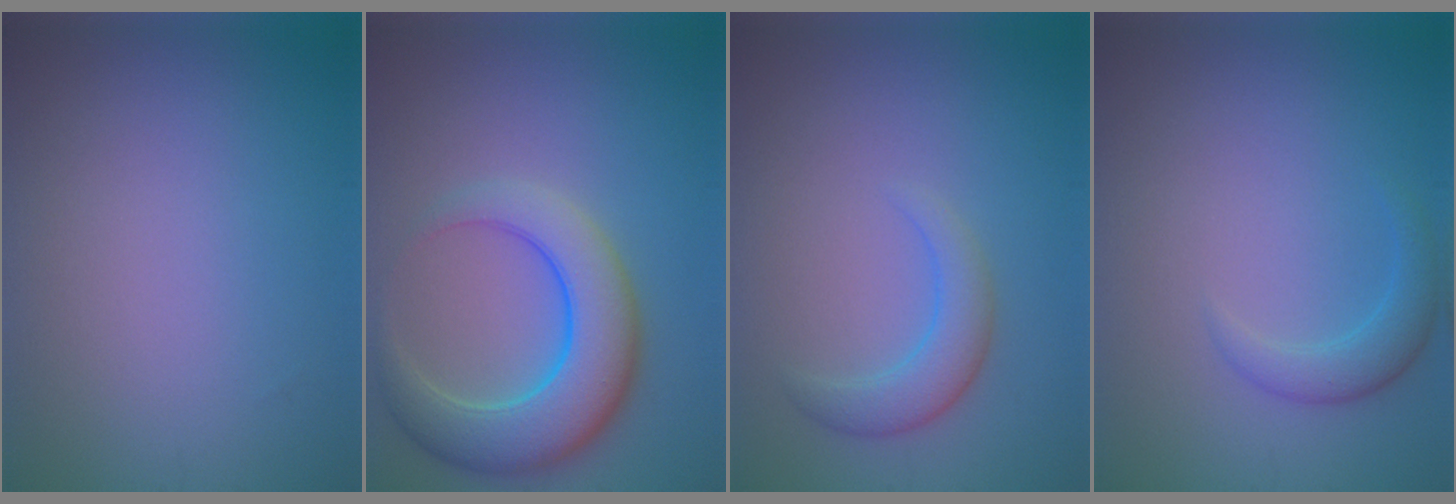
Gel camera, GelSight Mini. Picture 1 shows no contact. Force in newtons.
{"total": 7.5, "press": 7.5, "slide": 0.3}
{"total": 2.8, "press": 2.8, "slide": 0.1}
{"total": 2.2, "press": 2.2, "slide": 0.2}